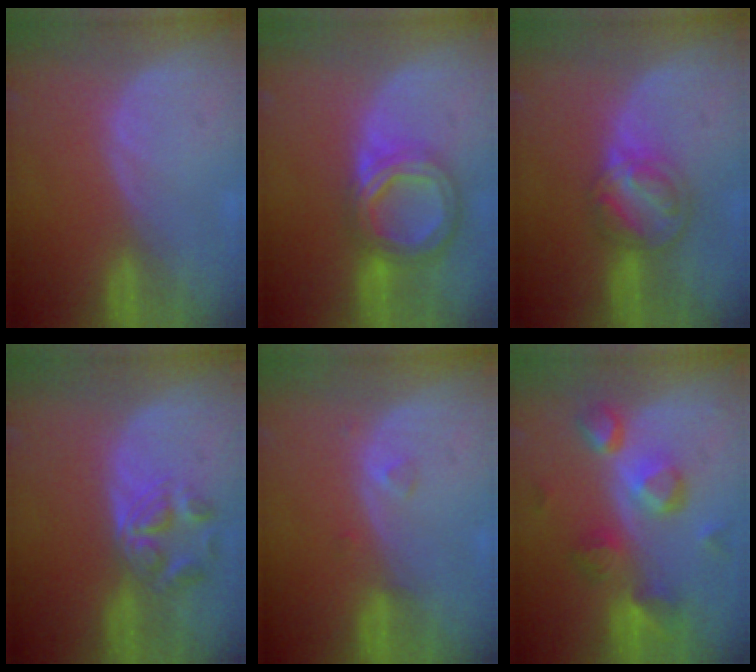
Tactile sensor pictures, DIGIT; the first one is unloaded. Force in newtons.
{"total": 8.5, "press": 8.5, "slide": 0.7}
{"total": 6.7, "press": 6.3, "slide": 2.3}
{"total": 5.7, "press": 5.1, "slide": 2.4}
{"total": 1.2, "press": 1.2, "slide": 0.1}
{"total": 9.4, "press": 8.2, "slide": 4.6}